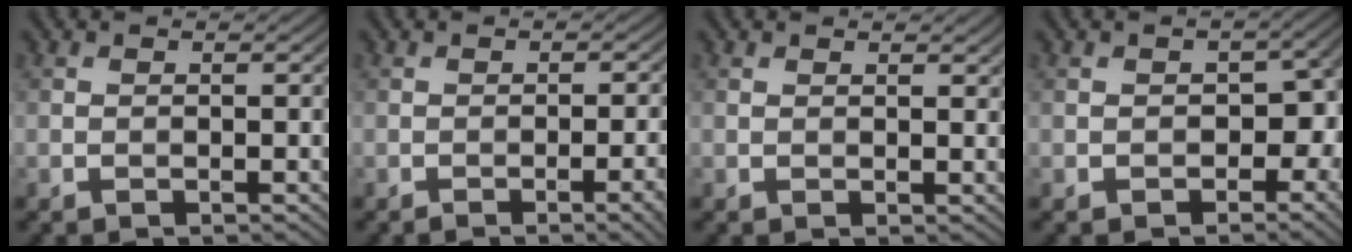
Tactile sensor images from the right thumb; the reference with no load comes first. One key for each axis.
{"total": 3.5, "fx": -1.7, "fy": 0.7, "fz": 3.0, "tx": -0.040, "ty": 0.006, "tz": -0.023}
{"total": 1.2, "fx": 1.0, "fy": 0.4, "fz": 0.5, "tx": -0.008, "ty": -0.002, "tz": 0.018}
{"total": 4.9, "fx": -0.8, "fy": 3.7, "fz": 3.1, "tx": -0.042, "ty": -0.013, "tz": -0.011}